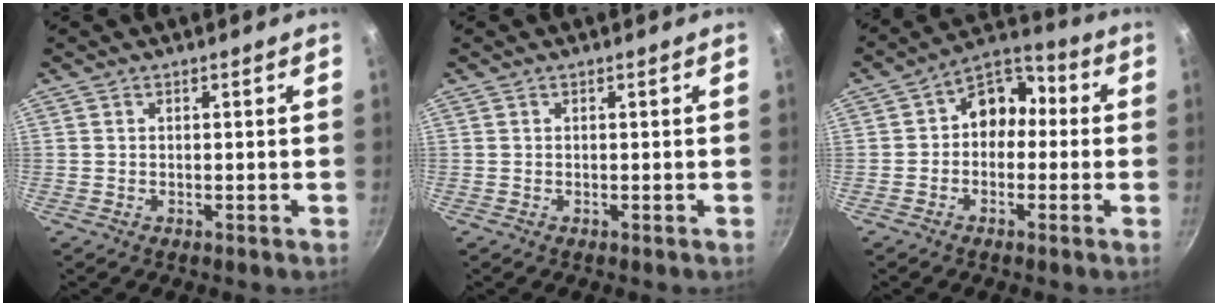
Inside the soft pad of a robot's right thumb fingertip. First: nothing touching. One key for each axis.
{"total": 0.0}
{"total": 9.0, "fx": -0.1, "fy": 7.1, "fz": 5.5, "tx": -0.030, "ty": 0.037, "tz": -0.024}